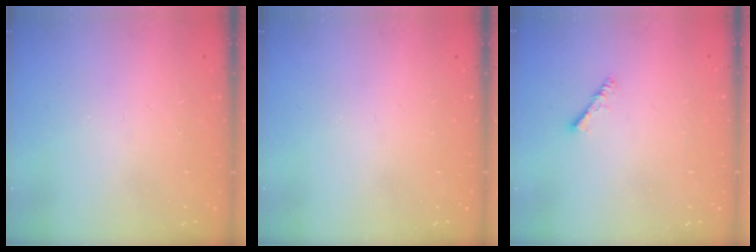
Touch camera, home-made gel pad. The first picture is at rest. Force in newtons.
{"total": 0.0}
{"total": 2.4, "press": 2.4, "slide": 0.3}